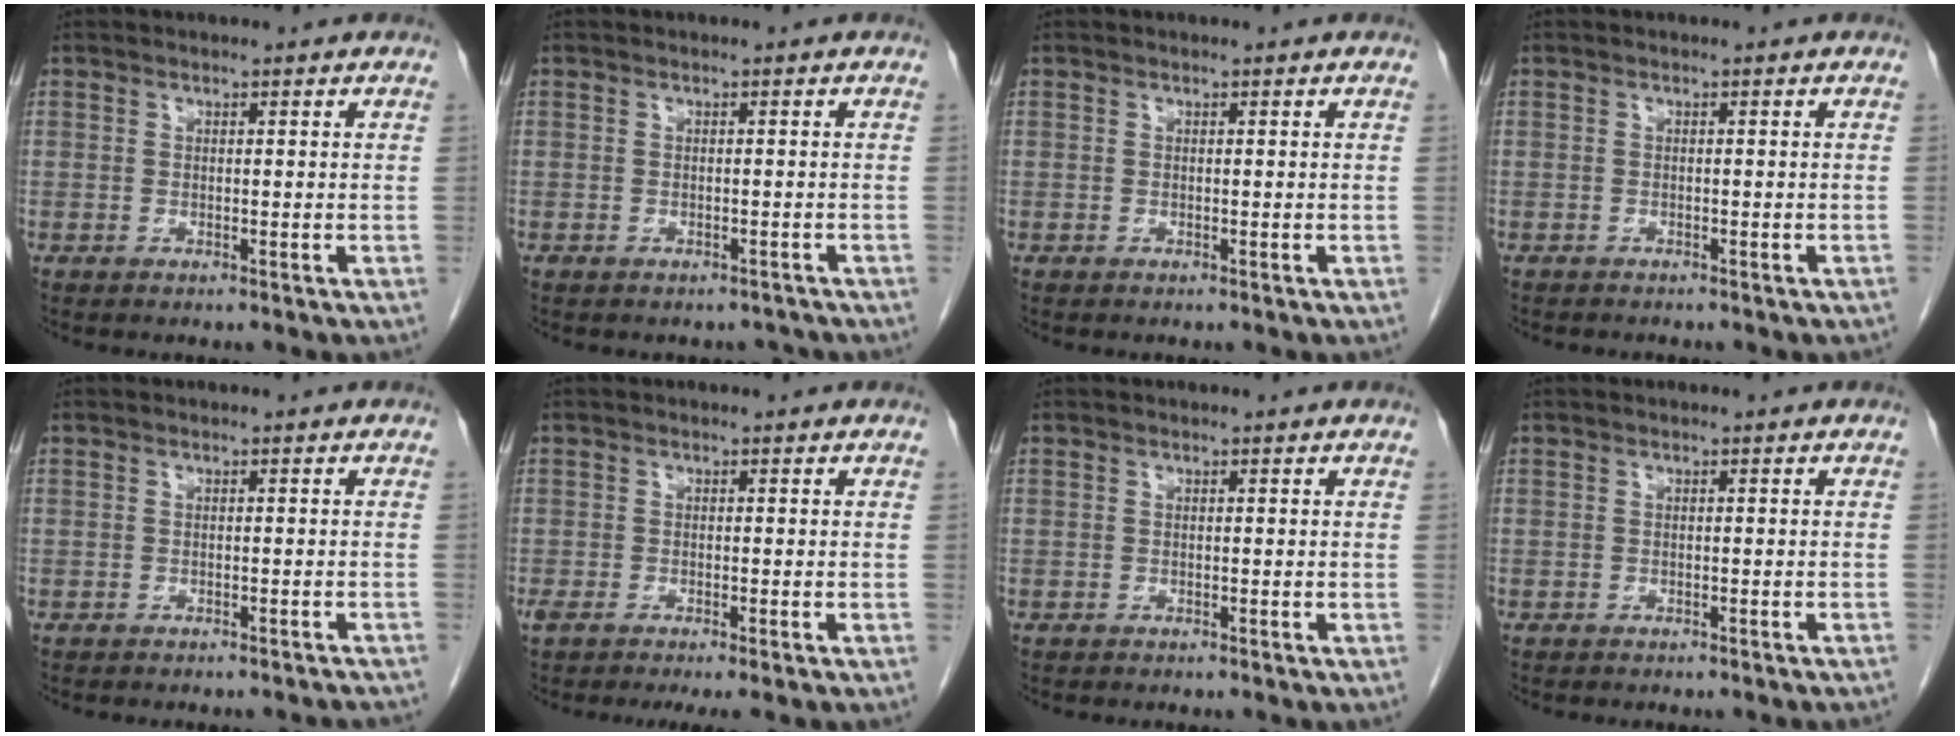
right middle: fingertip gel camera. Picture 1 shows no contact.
{"total": 2.7, "force": [-2.3, 1.4, 0.1], "torque": [0.003, 0.012, -0.031]}
{"total": 0.0}
{"total": 2.9, "force": [-2.4, 1.1, 1.2], "torque": [-0.023, -0.004, -0.020]}
{"total": 8.9, "force": [-8.1, 2.5, 2.8], "torque": [-0.028, -0.004, -0.083]}
{"total": 5.8, "force": [-4.6, 0.9, 3.4], "torque": [-0.051, -0.009, -0.073]}
{"total": 1.0, "force": [-0.9, 0.3, 0.3], "torque": [-0.010, -0.001, -0.010]}
{"total": 3.4, "force": [-3.0, 0.8, 1.5], "torque": [-0.022, -0.004, -0.031]}